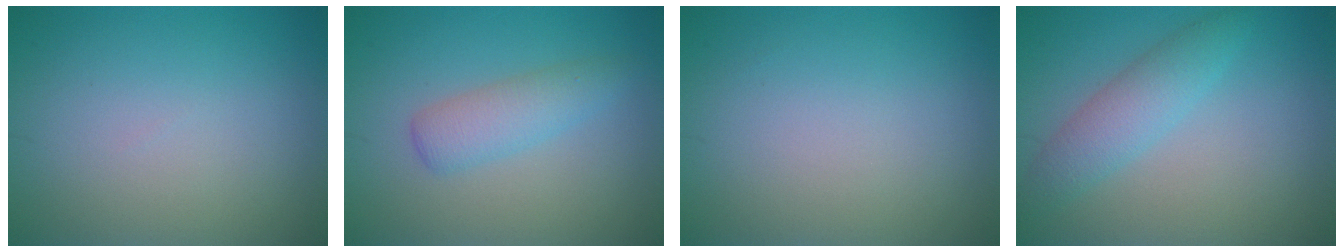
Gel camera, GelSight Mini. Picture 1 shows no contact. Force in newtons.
{"total": 2.8, "press": 2.8, "slide": 0.0}
{"total": 0.0}
{"total": 2.4, "press": 2.4, "slide": 0.2}